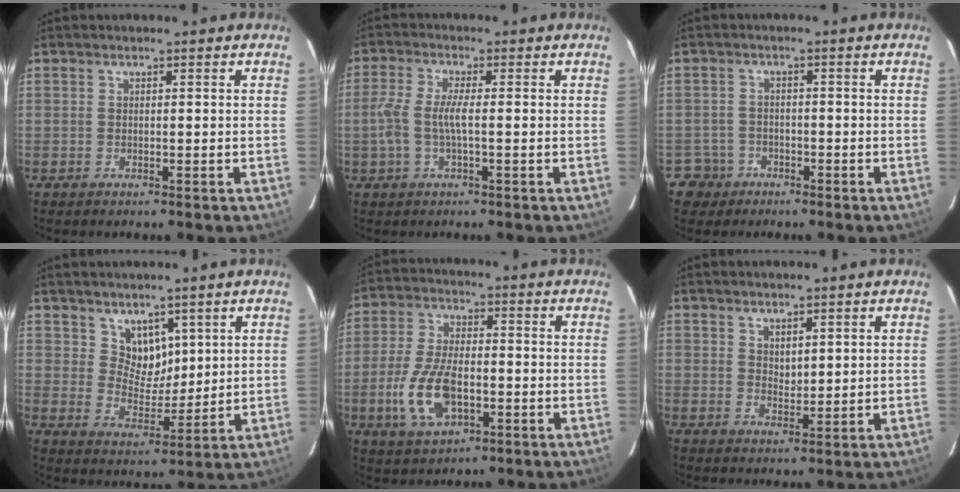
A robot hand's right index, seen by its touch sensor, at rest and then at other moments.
{"total": 5.4, "force": [-0.8, 0.9, 5.3], "torque": [-0.113, 0.003, -0.015]}
{"total": 4.7, "force": [-2.5, 4.0, -0.2], "torque": [-0.008, 0.026, -0.044]}
{"total": 6.0, "force": [3.7, 4.2, 2.0], "torque": [-0.022, 0.001, 0.074]}
{"total": 12.0, "force": [-3.6, 6.1, 9.7], "torque": [-0.210, -0.003, -0.061]}
{"total": 2.7, "force": [1.8, 1.4, 1.3], "torque": [-0.016, -0.002, 0.034]}